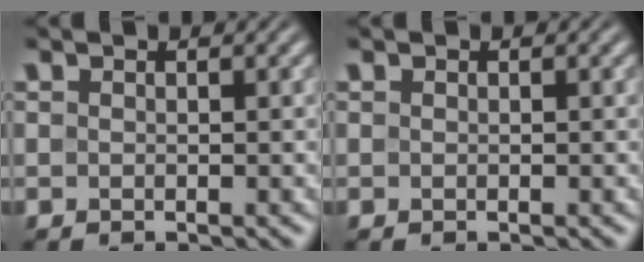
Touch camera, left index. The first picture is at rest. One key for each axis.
{"total": 0.0}